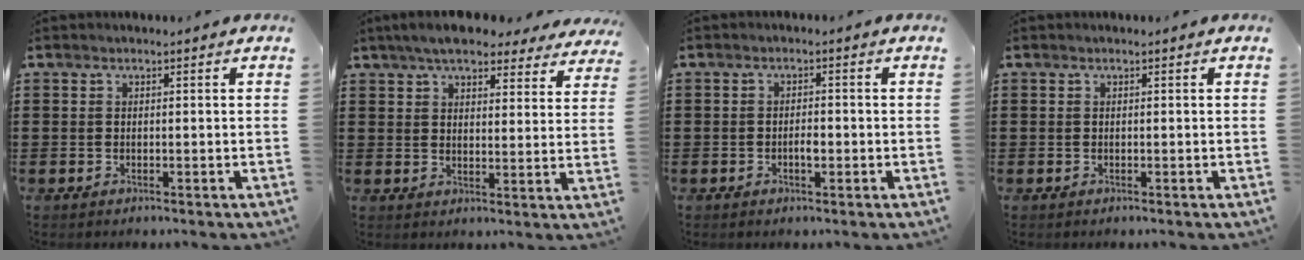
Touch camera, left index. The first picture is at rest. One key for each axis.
{"total": 6.1, "fx": 5.5, "fy": 1.3, "fz": 2.4, "tx": -0.058, "ty": -0.009, "tz": 0.099}
{"total": 2.0, "fx": -0.5, "fy": 0.8, "fz": 1.8, "tx": -0.034, "ty": 0.002, "tz": -0.011}
{"total": 0.0}